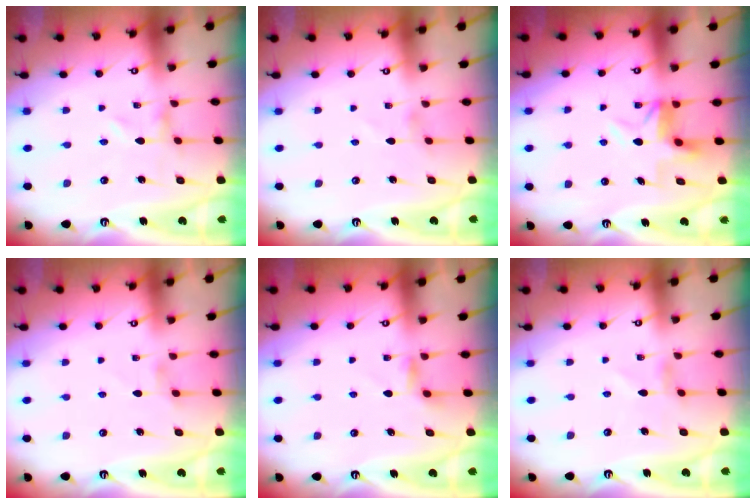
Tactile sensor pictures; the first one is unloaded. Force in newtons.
{"total": 1.5, "press": 1.5, "slide": 0.4}
{"total": 5.1, "press": 5.1, "slide": 0.3}
{"total": 2.7, "press": 2.7, "slide": 0.3}
{"total": 3.5, "press": 3.4, "slide": 0.5}
{"total": 2.8, "press": 2.8, "slide": 0.3}